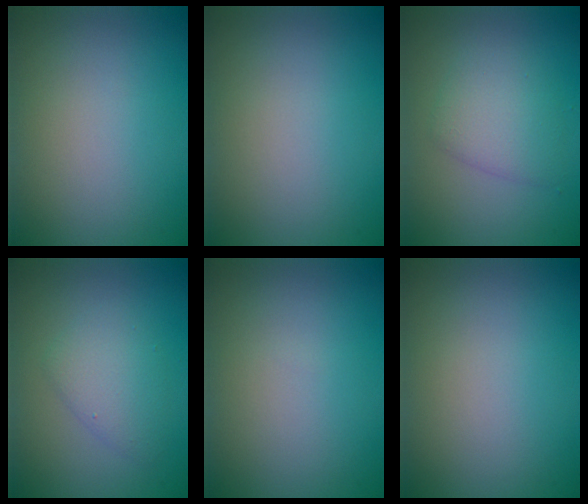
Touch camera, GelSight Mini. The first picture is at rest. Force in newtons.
{"total": 0.0}
{"total": 3.2, "press": 3.2, "slide": 0.1}
{"total": 2.9, "press": 2.9, "slide": 0.2}
{"total": 0.0}
{"total": 0.0}